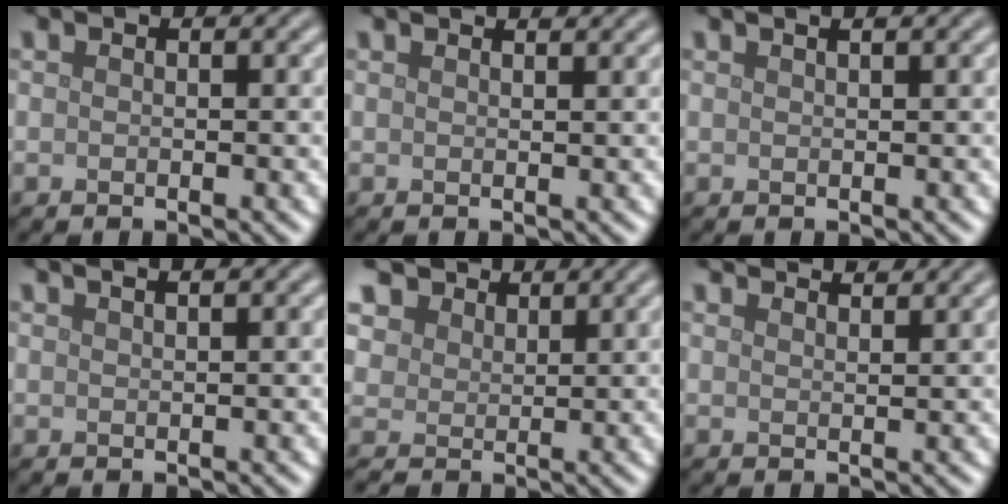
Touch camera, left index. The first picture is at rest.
{"total": 2.0, "force": [1.7, 0.5, 0.8], "torque": [-0.002, 0.003, 0.006]}
{"total": 1.9, "force": [1.2, 0.8, 1.2], "torque": [-0.001, 0.000, -0.005]}
{"total": 2.8, "force": [1.8, 1.2, 1.8], "torque": [-0.004, 0.014, -0.008]}
{"total": 5.3, "force": [3.8, 3.4, 1.4], "torque": [-0.055, -0.011, 0.071]}
{"total": 4.0, "force": [3.8, 0.7, 1.3], "torque": [-0.009, 0.008, 0.036]}